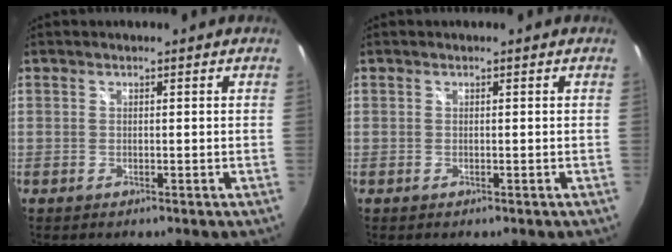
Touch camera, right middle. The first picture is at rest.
{"total": 0.0}